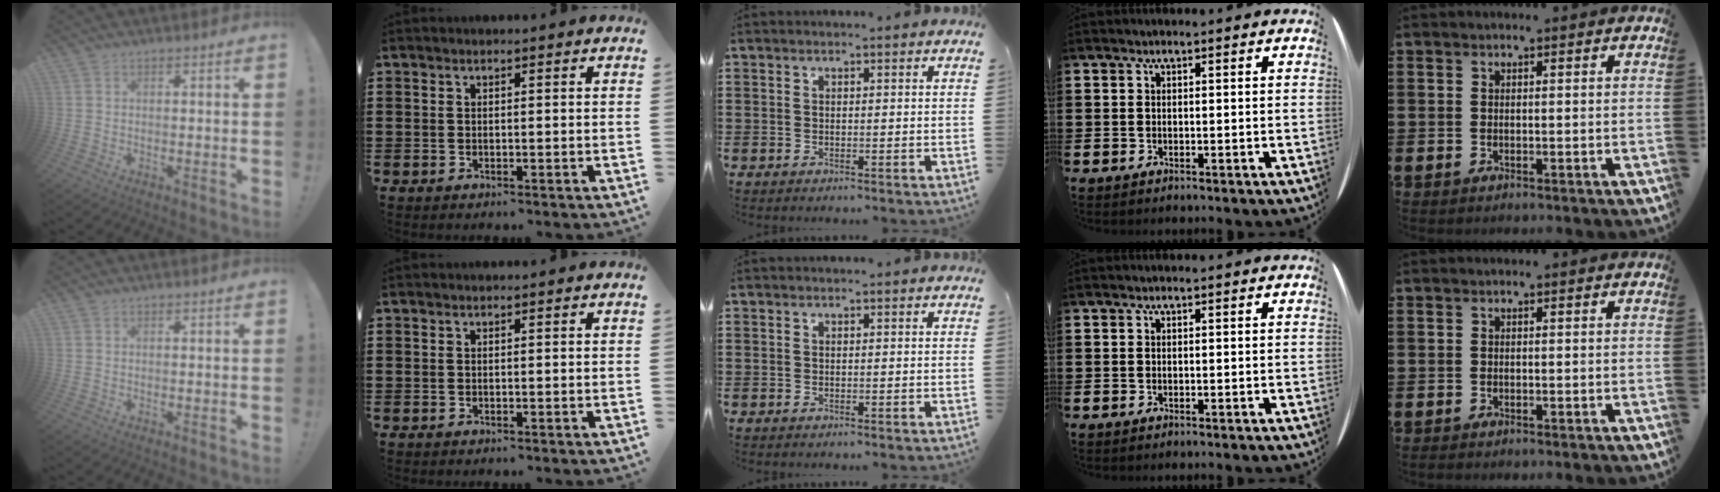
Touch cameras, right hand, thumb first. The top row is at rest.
{}